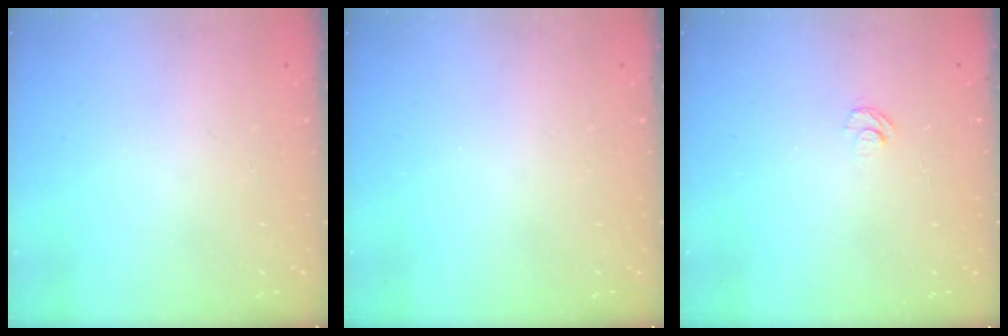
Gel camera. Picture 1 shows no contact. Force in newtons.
{"total": 0.0}
{"total": 4.5, "press": 4.5, "slide": 0.3}